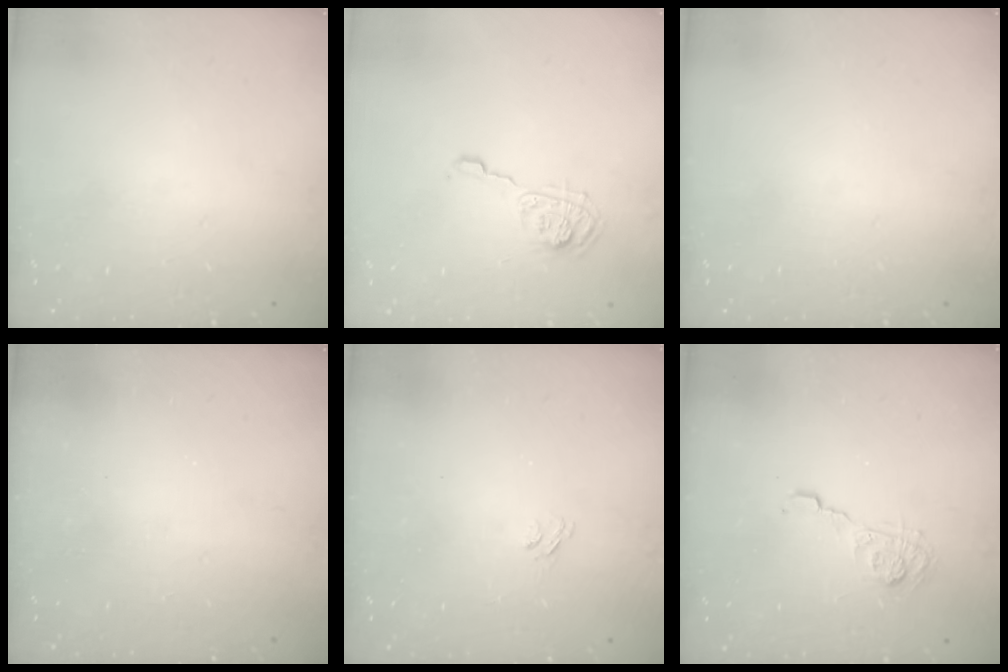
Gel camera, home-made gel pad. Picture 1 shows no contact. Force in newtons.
{"total": 6.8, "press": 6.8, "slide": 0.6}
{"total": 0.0}
{"total": 2.4, "press": 2.3, "slide": 0.7}
{"total": 2.1, "press": 1.6, "slide": 1.2}
{"total": 7.0, "press": 7.0, "slide": 0.3}